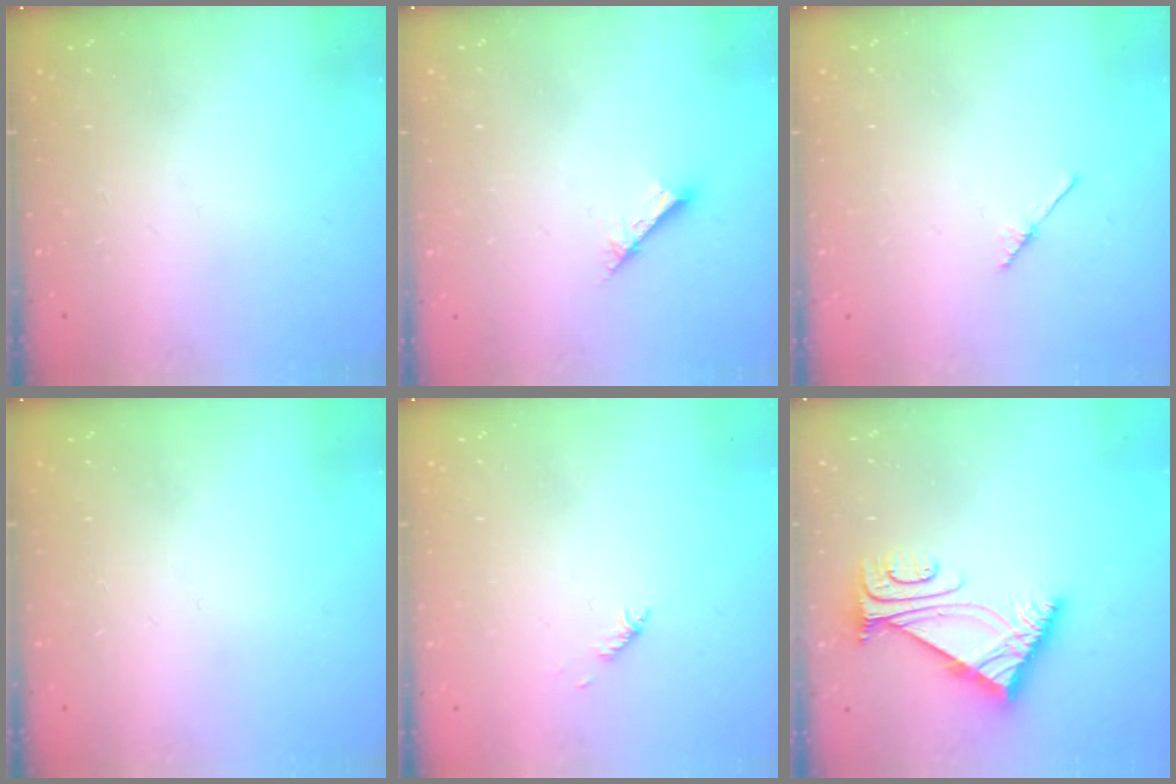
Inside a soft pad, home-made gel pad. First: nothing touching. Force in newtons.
{"total": 2.6, "press": 2.6, "slide": 0.2}
{"total": 1.9, "press": 1.8, "slide": 0.3}
{"total": 0.0}
{"total": 2.8, "press": 2.7, "slide": 0.6}
{"total": 7.4, "press": 7.3, "slide": 1.0}